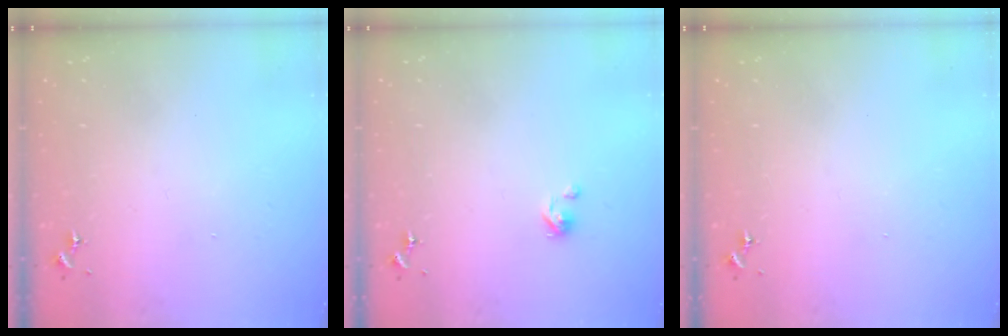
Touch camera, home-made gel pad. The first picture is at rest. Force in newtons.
{"total": 3.1, "press": 3.1, "slide": 0.3}
{"total": 0.0}